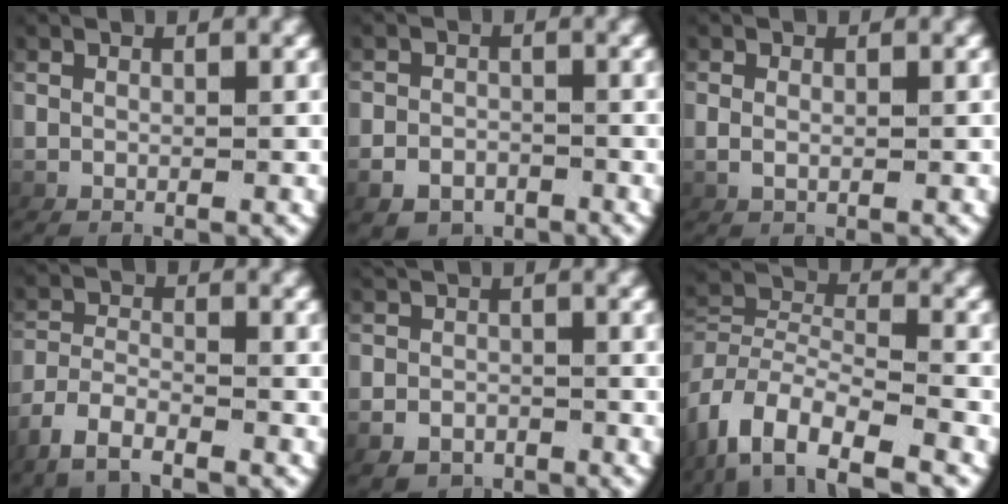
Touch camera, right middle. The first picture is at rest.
{"total": 3.6, "force": [-2.5, 2.5, 0.6], "torque": [-0.002, -0.011, -0.040]}
{"total": 0.8, "force": [0.1, 0.2, 0.8], "torque": [-0.025, -0.008, 0.011]}
{"total": 3.1, "force": [-2.5, 1.2, 1.4], "torque": [-0.046, -0.008, -0.039]}
{"total": 2.5, "force": [-1.8, 1.7, 0.3], "torque": [-0.002, -0.009, -0.027]}
{"total": 6.0, "force": [-2.7, 3.9, 3.8], "torque": [-0.097, -0.018, -0.043]}